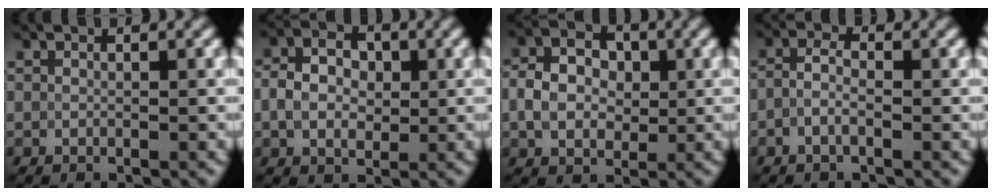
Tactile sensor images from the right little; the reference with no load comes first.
{"total": 3.8, "force": [0.1, 2.9, 2.4], "torque": [-0.041, 0.003, -0.002]}
{"total": 4.2, "force": [-0.1, 3.4, 2.4], "torque": [-0.043, 0.004, -0.007]}
{"total": 1.4, "force": [-0.5, 0.5, 1.2], "torque": [-0.025, 0.006, -0.017]}